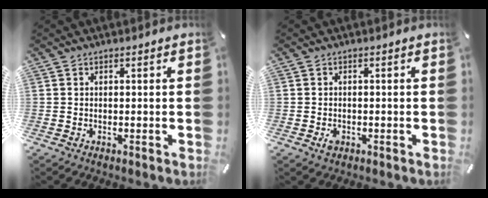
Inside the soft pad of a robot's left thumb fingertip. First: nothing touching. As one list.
[{"total": 1.6, "force": [-0.7, 1.1, 0.9], "torque": [-0.017, 0.004, -0.013]}]